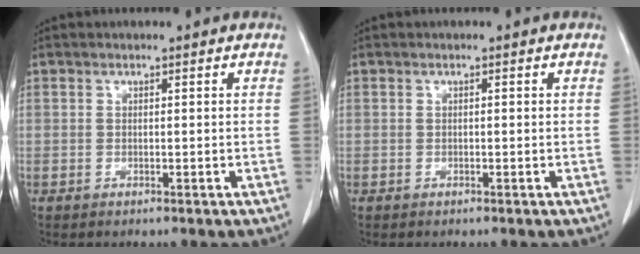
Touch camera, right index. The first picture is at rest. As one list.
[{"total": 0.0}]